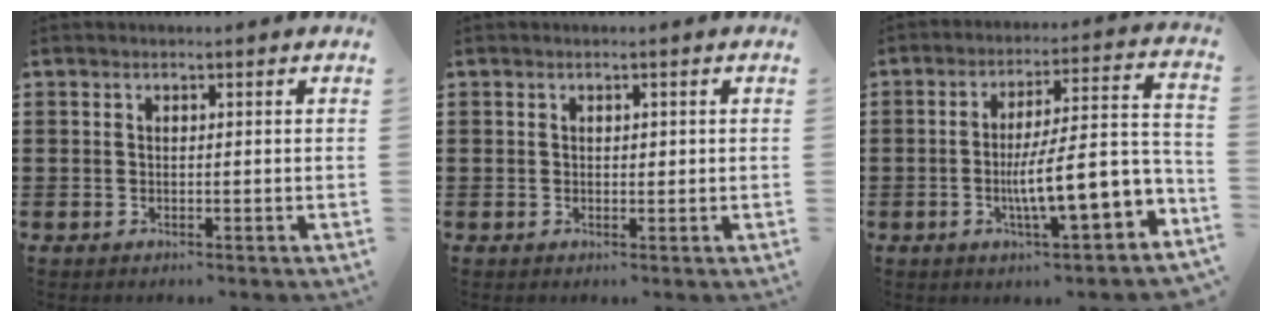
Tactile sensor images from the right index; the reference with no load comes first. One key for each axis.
{"total": 0.6, "fx": 0.2, "fy": 0.5, "fz": 0.3, "tx": -0.006, "ty": 0.004, "tz": 0.004}
{"total": 12.2, "fx": -3.7, "fy": 3.1, "fz": 11.2, "tx": -0.153, "ty": -0.017, "tz": -0.065}